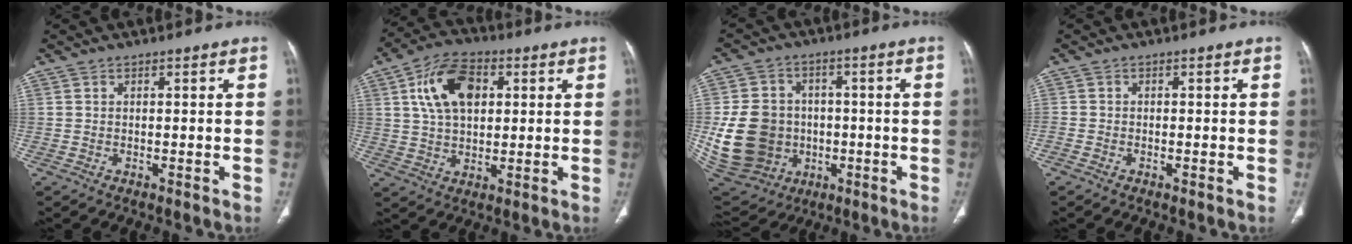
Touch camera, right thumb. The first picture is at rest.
{"total": 12.6, "force": [3.6, 7.8, 9.3], "torque": [-0.151, 0.005, 0.061]}
{"total": 18.1, "force": [-1.9, 15.6, 9.0], "torque": [-0.164, 0.013, -0.007]}
{"total": 0.8, "force": [-0.6, 0.4, 0.4], "torque": [-0.007, 0.000, -0.018]}